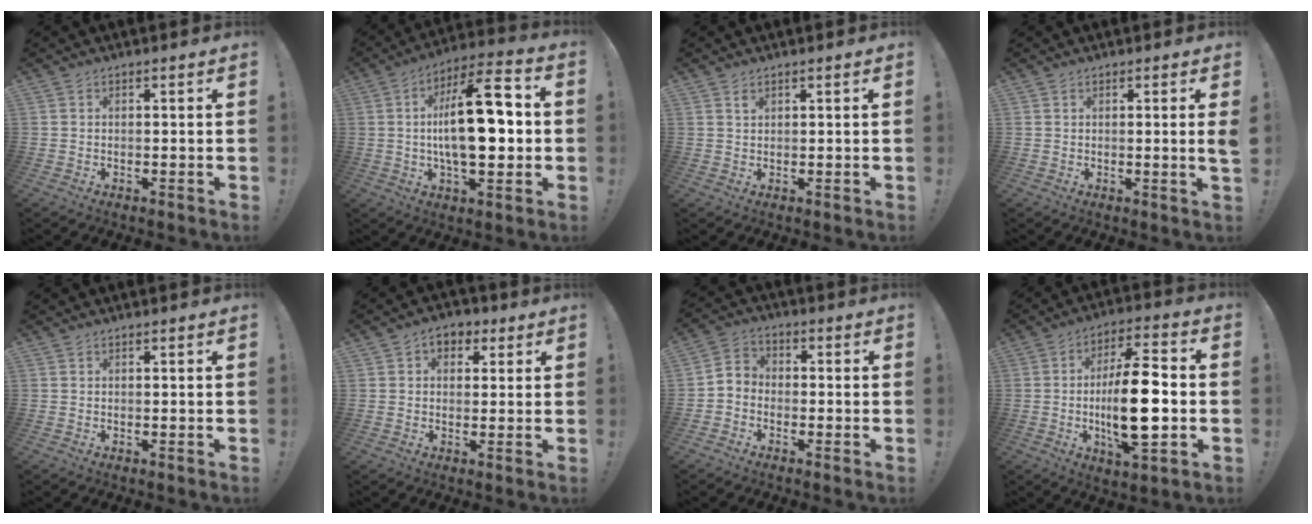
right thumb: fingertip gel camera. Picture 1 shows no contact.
{"total": 20.8, "force": [-0.1, 8.8, 18.9], "torque": [-0.303, 0.003, -0.009]}
{"total": 1.0, "force": [0.7, 0.6, 0.4], "torque": [0.001, -0.004, 0.012]}
{"total": 2.6, "force": [0.4, -0.4, 2.5], "torque": [-0.042, -0.005, 0.005]}
{"total": 0.0}
{"total": 5.3, "force": [1.9, 4.1, 2.8], "torque": [-0.031, -0.001, 0.033]}
{"total": 4.3, "force": [-3.0, 2.8, 1.1], "torque": [-0.018, 0.019, -0.058]}
{"total": 18.7, "force": [-2.2, 6.2, 17.5], "torque": [-0.306, 0.002, -0.038]}